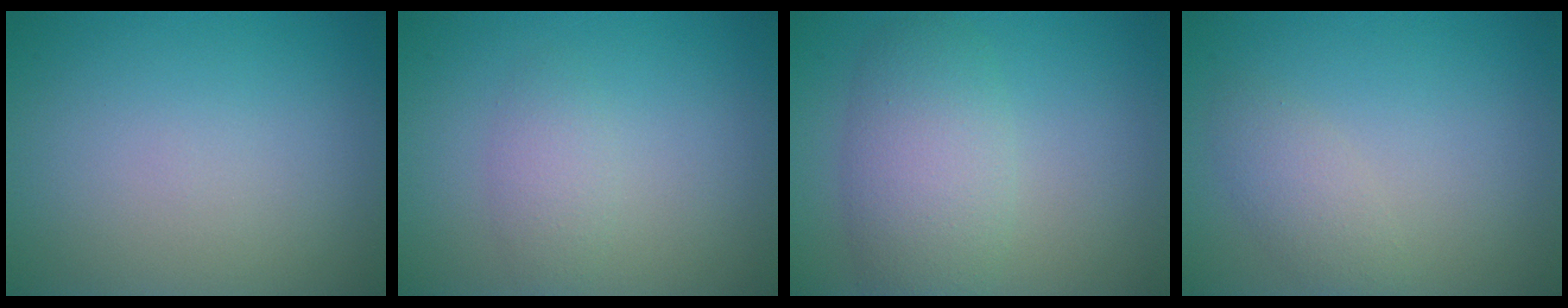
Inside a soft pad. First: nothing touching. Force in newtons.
{"total": 1.8, "press": 1.8, "slide": 0.0}
{"total": 5.3, "press": 5.3, "slide": 0.3}
{"total": 2.0, "press": 2.0, "slide": 0.2}